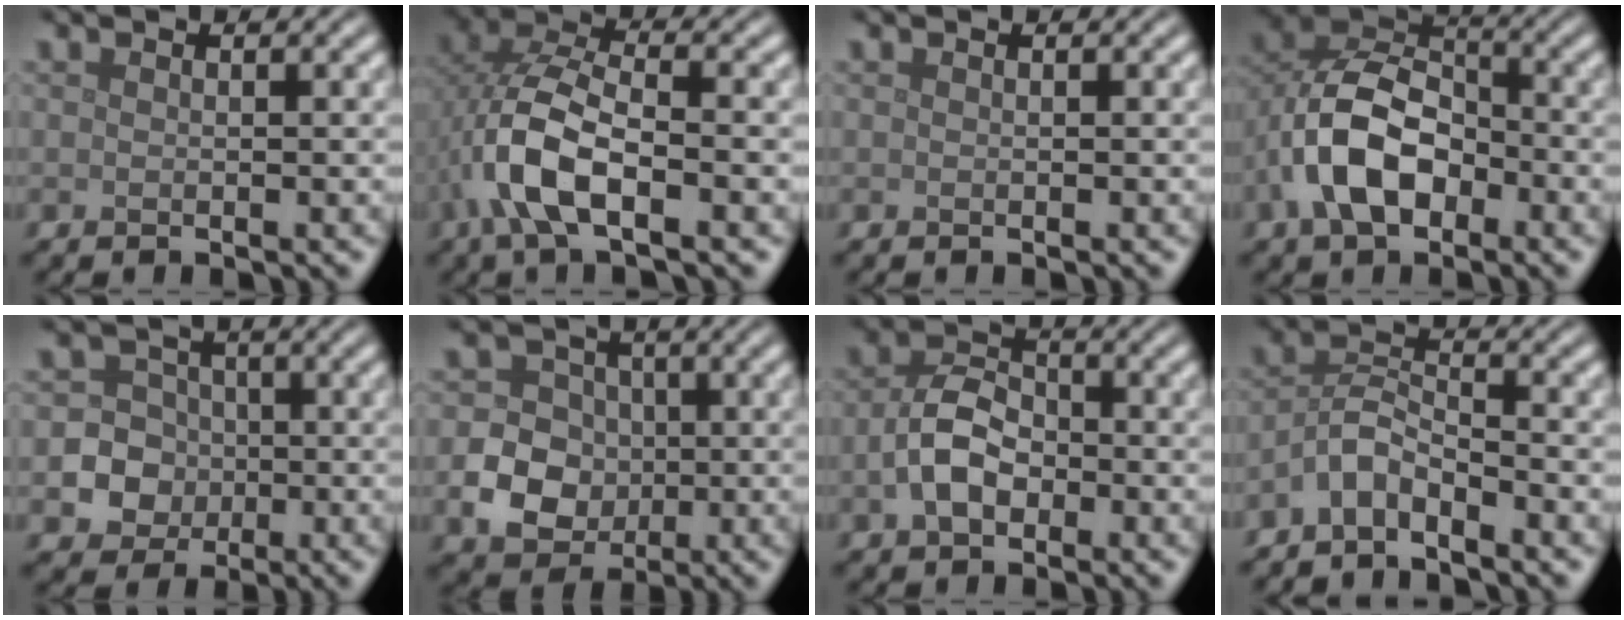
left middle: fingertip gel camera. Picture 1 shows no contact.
{"total": 7.1, "force": [-2.2, 3.2, 5.9], "torque": [-0.134, 0.003, -0.046]}
{"total": 0.0}
{"total": 8.0, "force": [-2.6, 4.9, 5.7], "torque": [-0.108, 0.014, -0.054]}
{"total": 8.0, "force": [-1.6, 7.6, 1.9], "torque": [-0.033, 0.008, -0.058]}
{"total": 5.9, "force": [-1.1, 5.2, 2.4], "torque": [-0.026, -0.003, -0.040]}
{"total": 4.3, "force": [-1.2, 2.8, 3.0], "torque": [-0.060, 0.007, -0.027]}
{"total": 3.1, "force": [-2.4, 1.0, 1.7], "torque": [-0.034, 0.010, -0.056]}